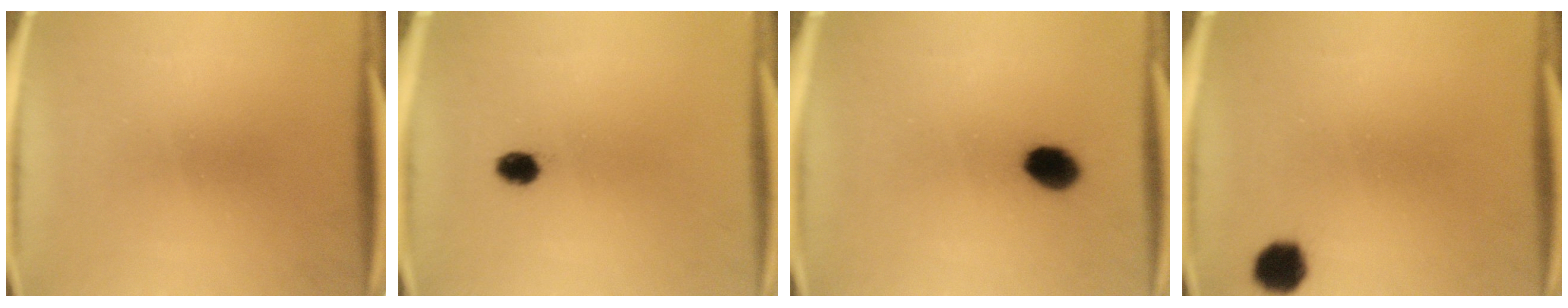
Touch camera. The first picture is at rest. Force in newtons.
{"total": 2.9}
{"total": 6.2}
{"total": 5.0}